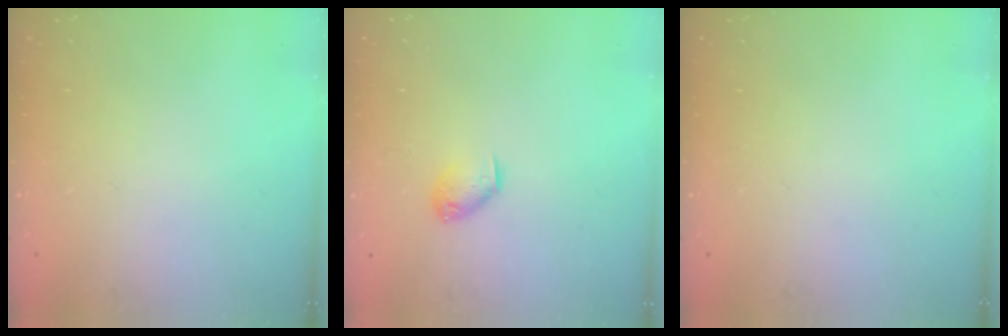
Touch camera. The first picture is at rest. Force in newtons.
{"total": 6.6, "press": 6.6, "slide": 1.1}
{"total": 0.0}